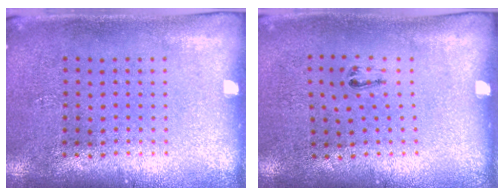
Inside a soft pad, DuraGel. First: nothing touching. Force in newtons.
{"total": 0.6, "press": 0.3, "slide": 0.5}